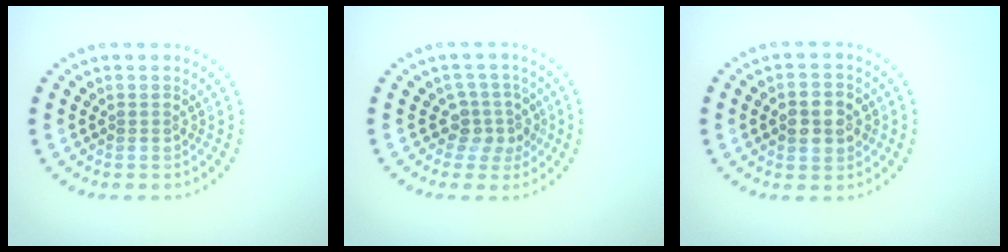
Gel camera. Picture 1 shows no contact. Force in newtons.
{"total": 2.6, "press": 2.0, "slide": 1.6}
{"total": 3.2, "press": 3.2, "slide": 0.1}